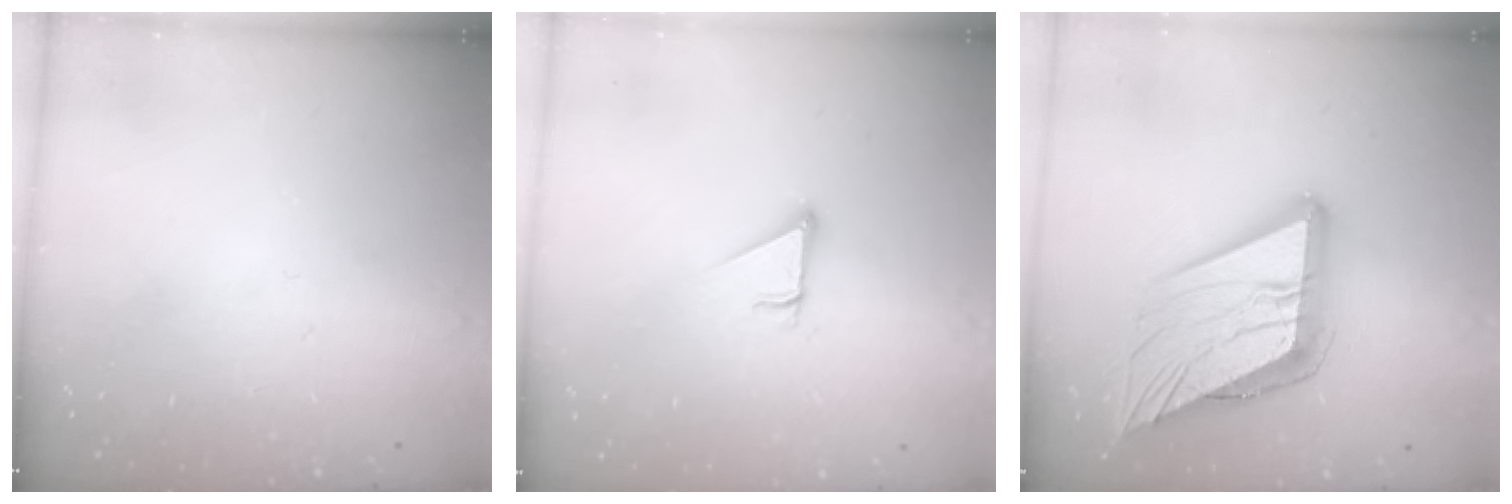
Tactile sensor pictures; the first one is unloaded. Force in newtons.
{"total": 2.9, "press": 2.8, "slide": 0.2}
{"total": 24.2, "press": 24.1, "slide": 2.8}